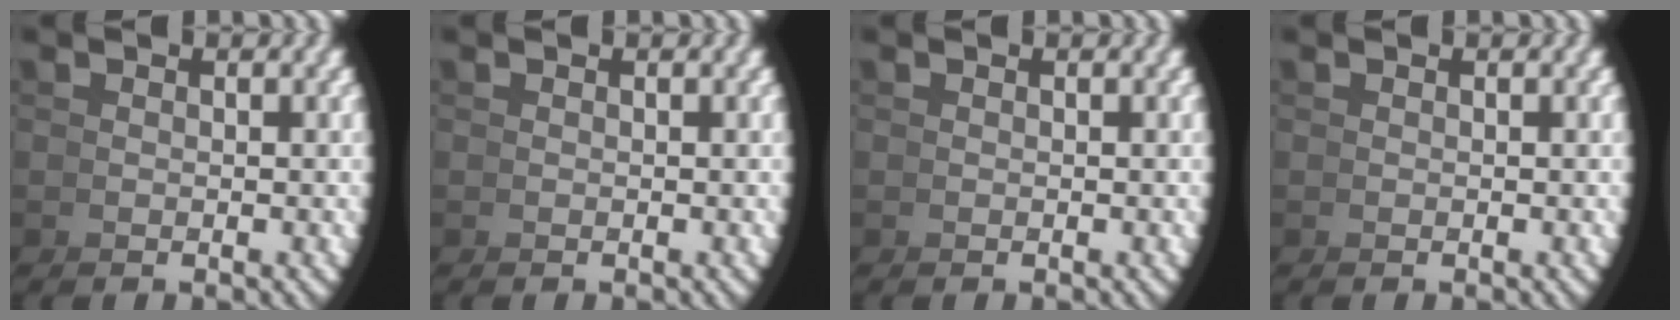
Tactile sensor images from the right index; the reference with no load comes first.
{"total": 0.0}
{"total": 0.0}
{"total": 0.0}